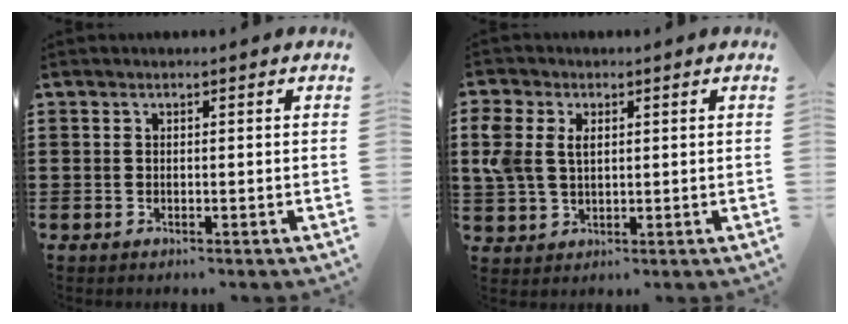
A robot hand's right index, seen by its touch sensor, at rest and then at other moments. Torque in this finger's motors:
{"motor_torque": [0.54, -0.06, 0.25, 0.12]}